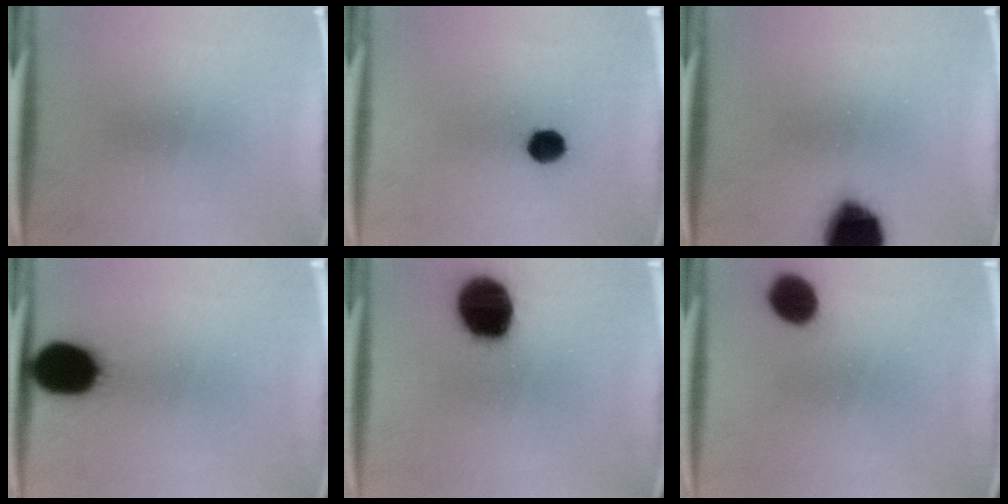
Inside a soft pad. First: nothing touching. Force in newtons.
{"total": 5.2}
{"total": 17.6}
{"total": 14.4}
{"total": 18.1}
{"total": 7.8}